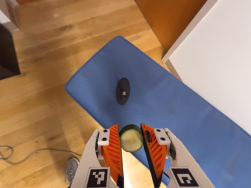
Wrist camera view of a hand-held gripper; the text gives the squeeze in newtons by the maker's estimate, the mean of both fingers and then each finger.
{"total": 9.4, "left": 9.4, "right": 9.4}